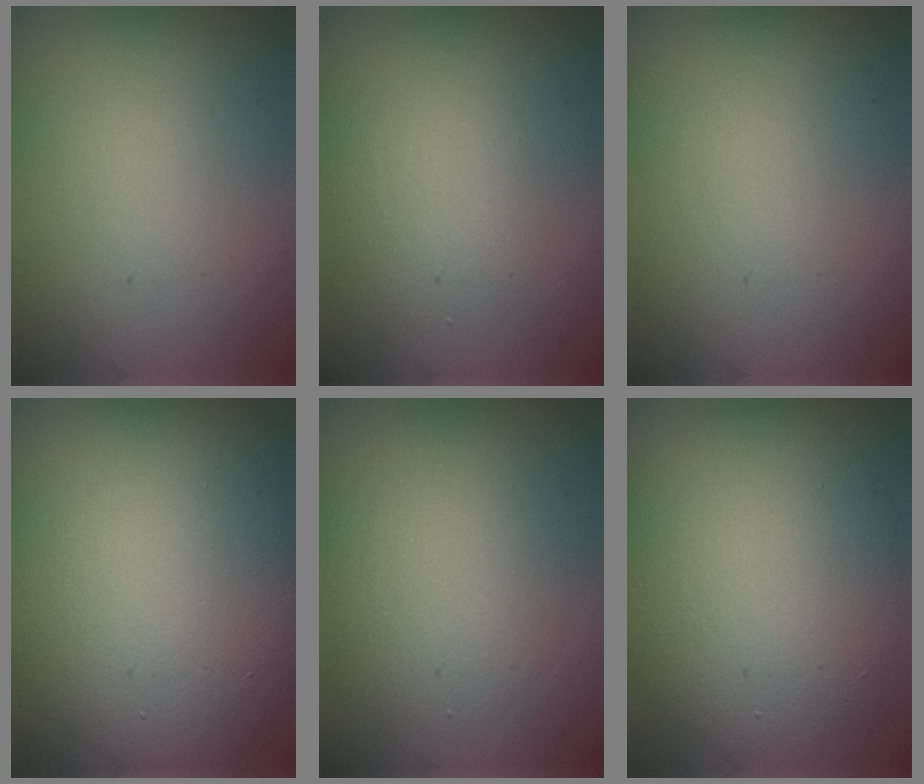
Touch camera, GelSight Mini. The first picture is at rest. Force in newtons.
{"total": 2.4, "press": 2.4, "slide": 0.1}
{"total": 0.0}
{"total": 16.0, "press": 15.9, "slide": 0.8}
{"total": 3.5, "press": 3.5, "slide": 0.2}
{"total": 8.9, "press": 8.9, "slide": 0.3}